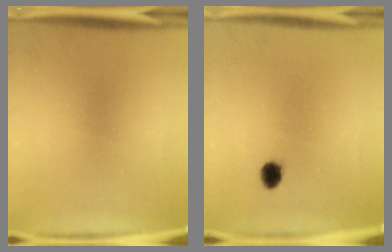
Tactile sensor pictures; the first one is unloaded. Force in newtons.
{"total": 2.5}